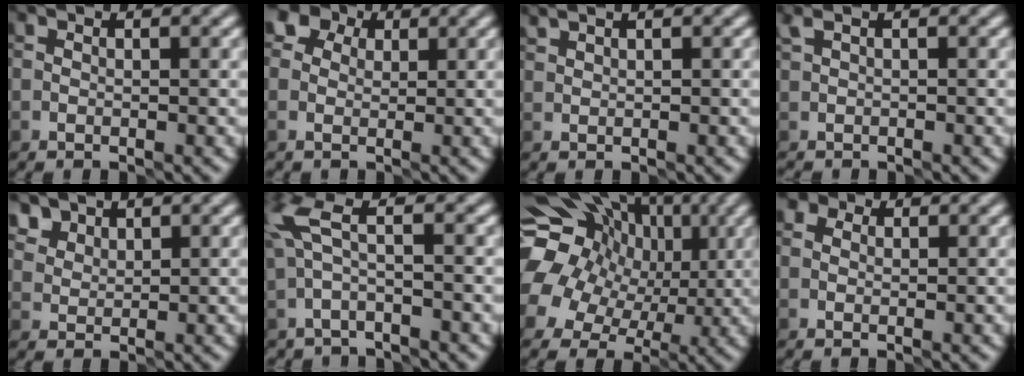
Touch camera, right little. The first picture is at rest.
{"total": 5.3, "force": [2.0, 4.8, 1.3], "torque": [-0.013, 0.023, 0.011]}
{"total": 0.8, "force": [0.8, 0.0, 0.1], "torque": [0.000, 0.006, 0.015]}
{"total": 0.0}
{"total": 3.0, "force": [2.4, 1.7, 0.6], "torque": [-0.020, -0.004, 0.066]}
{"total": 3.1, "force": [0.0, 1.4, 2.8], "torque": [-0.072, 0.004, -0.004]}
{"total": 15.4, "force": [3.6, 12.9, 7.6], "torque": [-0.152, 0.038, 0.047]}
{"total": 3.8, "force": [2.1, 2.6, 1.9], "torque": [-0.013, 0.025, -0.011]}